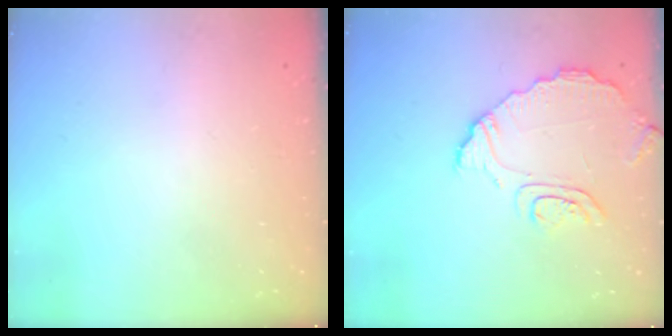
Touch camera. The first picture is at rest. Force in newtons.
{"total": 9.1, "press": 9.0, "slide": 0.9}